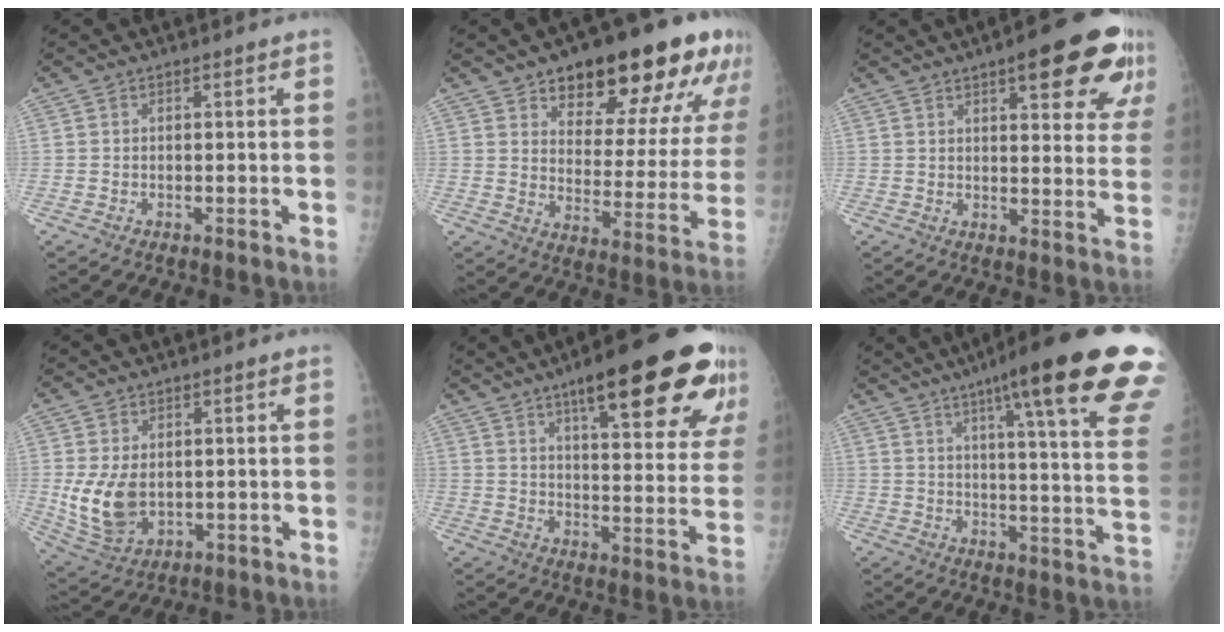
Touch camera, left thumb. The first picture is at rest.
{"total": 22.7, "force": [14.5, 9.7, 14.6], "torque": [-0.146, -0.053, 0.204]}
{"total": 21.7, "force": [12.2, 5.9, 17.0], "torque": [-0.201, -0.032, 0.159]}
{"total": 9.8, "force": [0.1, 6.6, 7.3], "torque": [-0.131, -0.012, 0.021]}
{"total": 25.7, "force": [15.0, 6.2, 19.9], "torque": [-0.248, -0.042, 0.209]}
{"total": 28.5, "force": [17.3, 3.7, 22.3], "torque": [-0.254, -0.052, 0.225]}